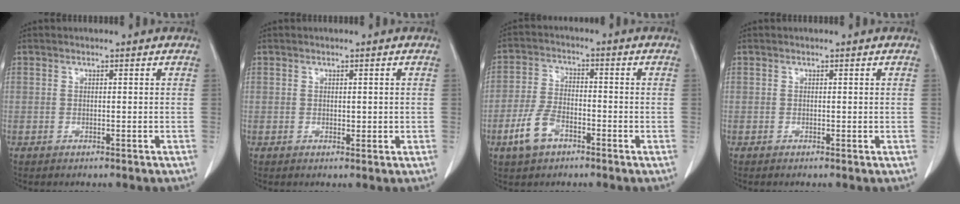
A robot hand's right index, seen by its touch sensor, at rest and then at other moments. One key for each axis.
{"total": 1.2, "fx": 0.1, "fy": 0.8, "fz": 0.9, "tx": -0.008, "ty": -0.001, "tz": 0.003}
{"total": 6.5, "fx": -3.4, "fy": 3.4, "fz": 4.4, "tx": -0.100, "ty": 0.003, "tz": -0.068}
{"total": 0.0}